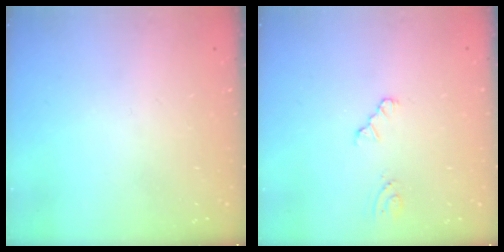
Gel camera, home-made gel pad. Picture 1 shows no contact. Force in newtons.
{"total": 1.6, "press": 1.6, "slide": 0.3}